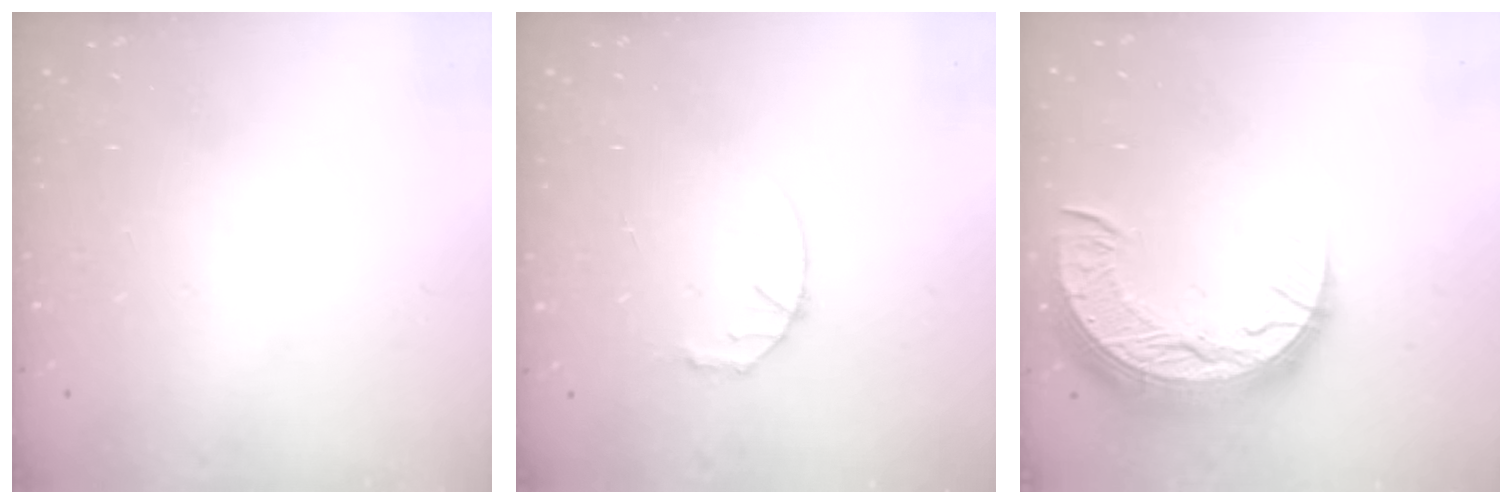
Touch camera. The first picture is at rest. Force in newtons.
{"total": 3.6, "press": 3.6, "slide": 0.5}
{"total": 15.0, "press": 15.0, "slide": 1.0}